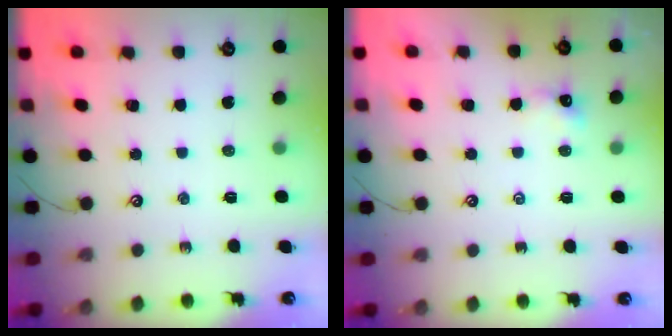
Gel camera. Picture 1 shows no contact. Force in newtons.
{"total": 0.8, "press": 0.8, "slide": 0.3}